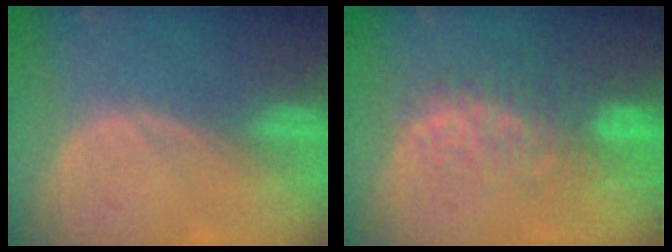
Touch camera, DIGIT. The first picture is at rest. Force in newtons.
{"total": 9.1, "press": 8.0, "slide": 4.5}